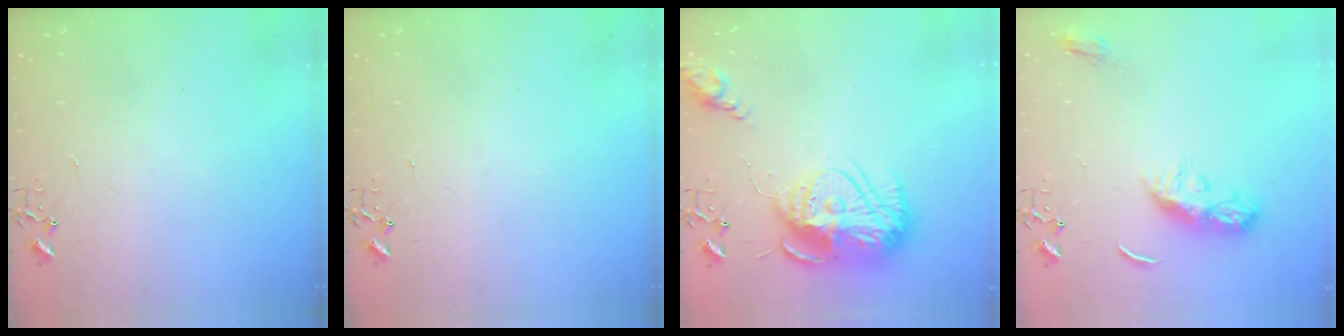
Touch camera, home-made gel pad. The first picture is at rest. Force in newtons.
{"total": 0.0}
{"total": 18.7, "press": 18.6, "slide": 1.7}
{"total": 9.0, "press": 9.0, "slide": 0.2}